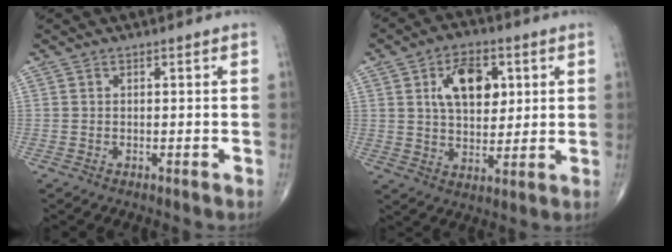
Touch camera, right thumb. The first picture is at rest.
{"total": 11.7, "force": [3.5, 7.1, 8.5], "torque": [-0.107, -0.009, 0.061]}